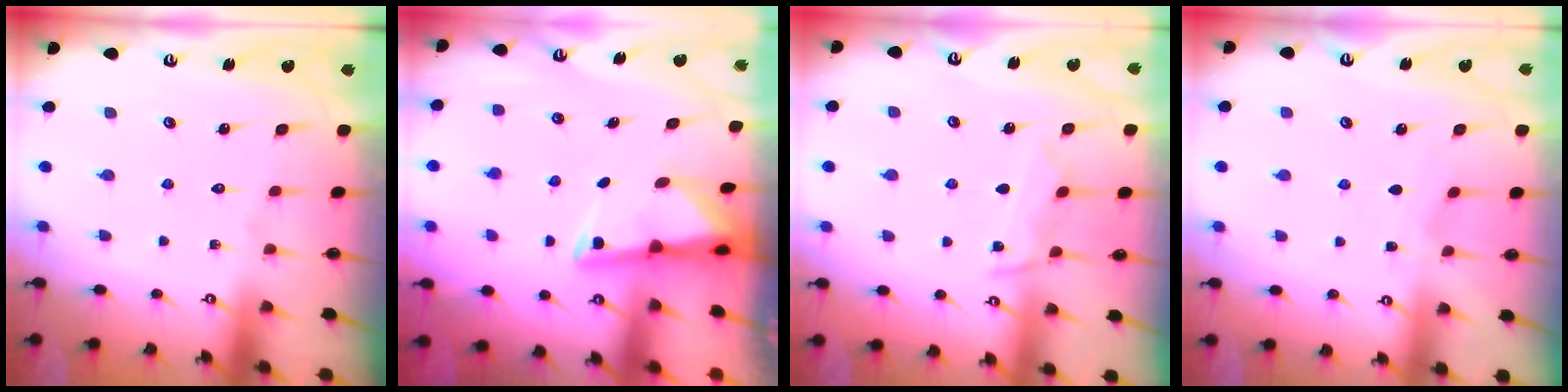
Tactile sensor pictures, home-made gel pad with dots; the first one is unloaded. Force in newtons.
{"total": 2.8, "press": 2.8, "slide": 0.7}
{"total": 7.5, "press": 7.5, "slide": 0.6}
{"total": 2.7, "press": 2.6, "slide": 0.4}